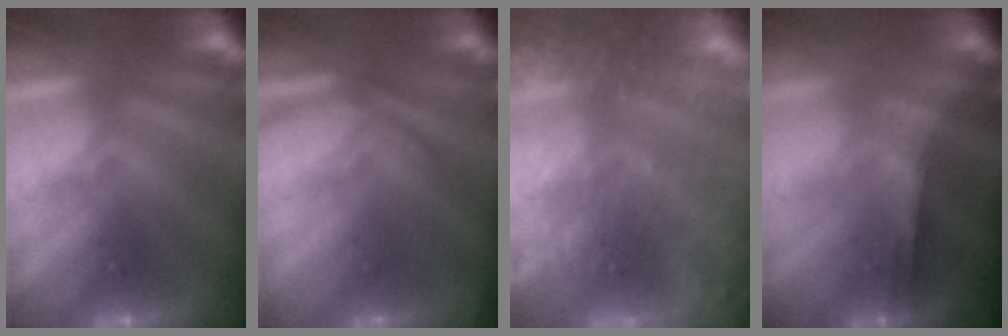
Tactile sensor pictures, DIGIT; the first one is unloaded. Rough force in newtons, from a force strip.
{"total": 2.8}
{"total": 7.2}
{"total": 1.4}